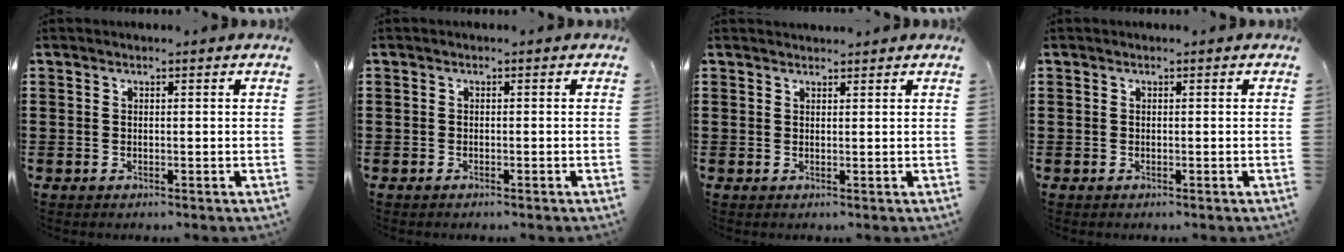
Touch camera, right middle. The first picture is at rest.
{"total": 0.0}
{"total": 1.2, "force": [1.2, 0.0, 0.0], "torque": [-0.002, -0.003, 0.024]}
{"total": 0.0}